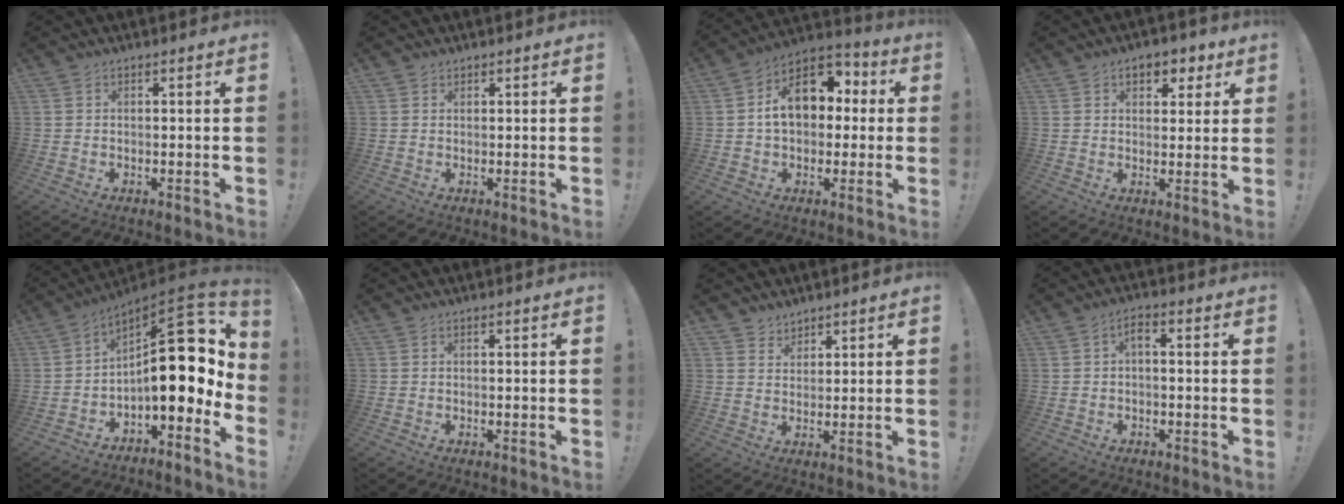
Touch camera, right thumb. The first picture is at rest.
{"total": 1.0, "force": [0.8, 0.6, 0.1], "torque": [0.004, -0.002, 0.015]}
{"total": 15.2, "force": [2.8, 11.0, 10.1], "torque": [-0.139, 0.005, 0.056]}
{"total": 6.6, "force": [3.2, 4.5, 3.6], "torque": [-0.037, -0.010, 0.055]}
{"total": 19.0, "force": [2.2, 8.3, 16.9], "torque": [-0.233, -0.022, 0.042]}
{"total": 0.0}
{"total": 3.4, "force": [2.7, 2.0, -0.1], "torque": [0.011, -0.022, 0.048]}
{"total": 2.7, "force": [-0.6, 0.8, 2.5], "torque": [-0.049, 0.007, -0.011]}